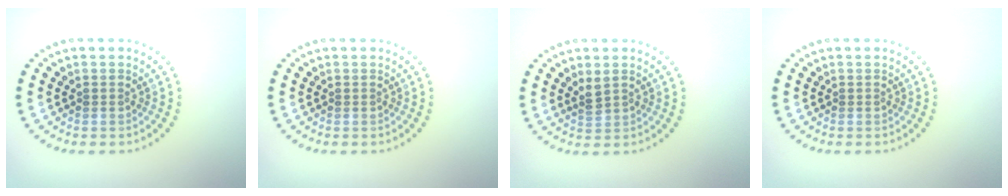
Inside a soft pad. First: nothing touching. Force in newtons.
{"total": 0.0}
{"total": 1.3, "press": 1.2, "slide": 0.6}
{"total": 0.0}